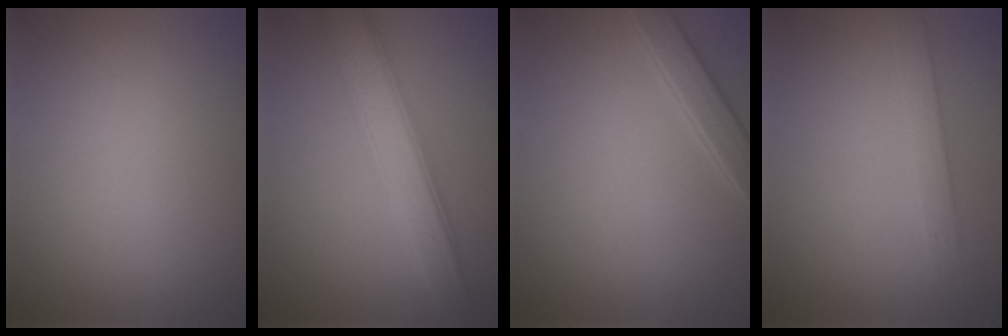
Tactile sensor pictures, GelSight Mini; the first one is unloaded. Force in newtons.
{"total": 4.2, "press": 4.2, "slide": 0.5}
{"total": 1.9, "press": 1.9, "slide": 0.1}
{"total": 1.9, "press": 1.9, "slide": 0.1}